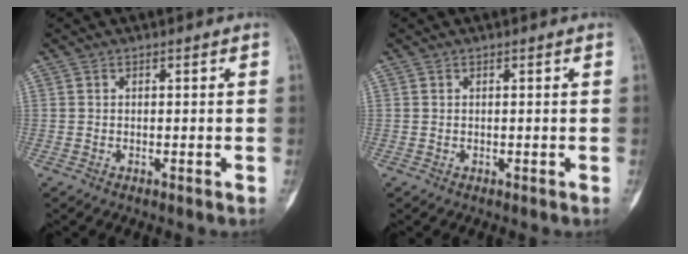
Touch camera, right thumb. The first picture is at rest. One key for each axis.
{"total": 0.0}